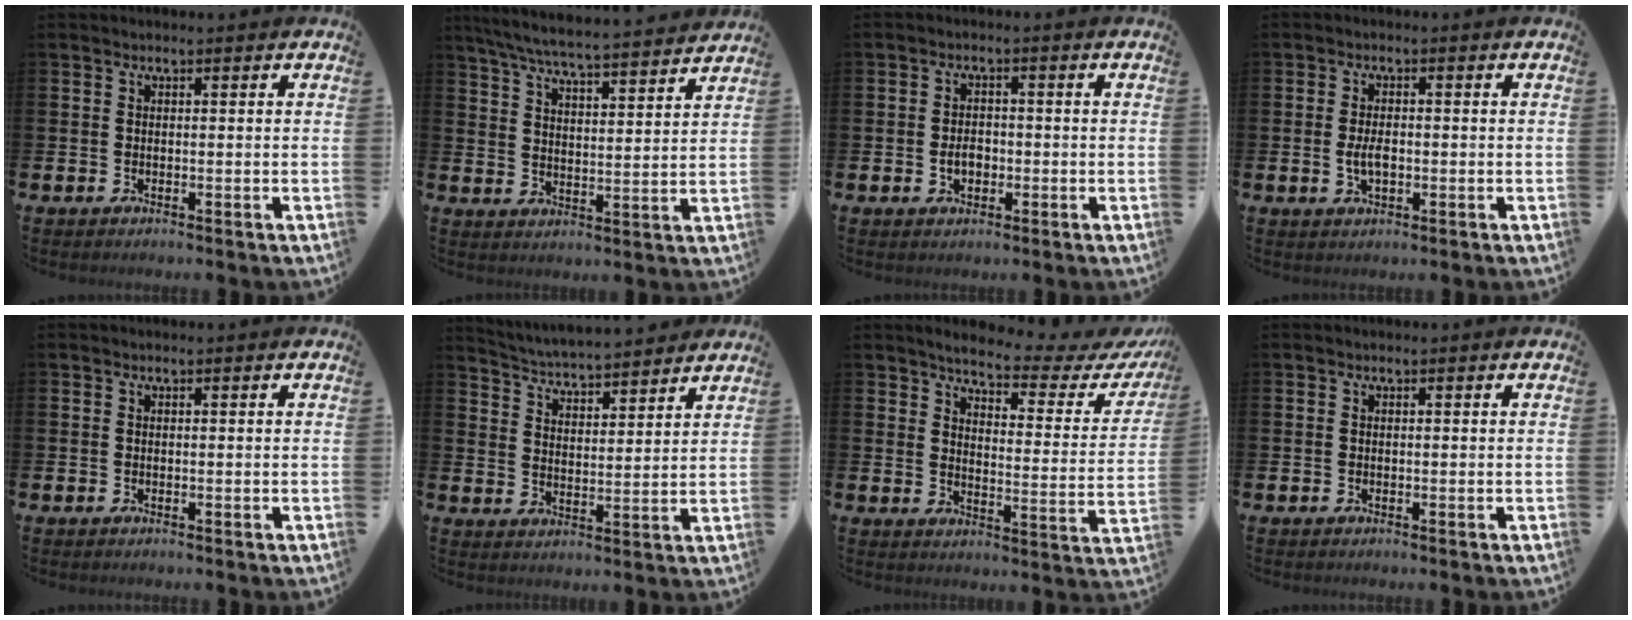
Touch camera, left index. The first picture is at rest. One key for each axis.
{"total": 6.6, "fx": 6.3, "fy": 0.0, "fz": 2.2, "tx": -0.065, "ty": -0.046, "tz": 0.108}
{"total": 2.5, "fx": -0.6, "fy": 1.7, "fz": 1.7, "tx": -0.024, "ty": 0.002, "tz": -0.015}
{"total": 2.9, "fx": -0.3, "fy": 1.5, "fz": 2.5, "tx": -0.039, "ty": 0.001, "tz": -0.009}
{"total": 0.0}
{"total": 4.7, "fx": 4.7, "fy": 0.1, "fz": 0.1, "tx": -0.026, "ty": -0.038, "tz": 0.081}
{"total": 4.3, "fx": 3.8, "fy": 0.8, "fz": 2.0, "tx": -0.053, "ty": -0.033, "tz": 0.055}
{"total": 0.0}